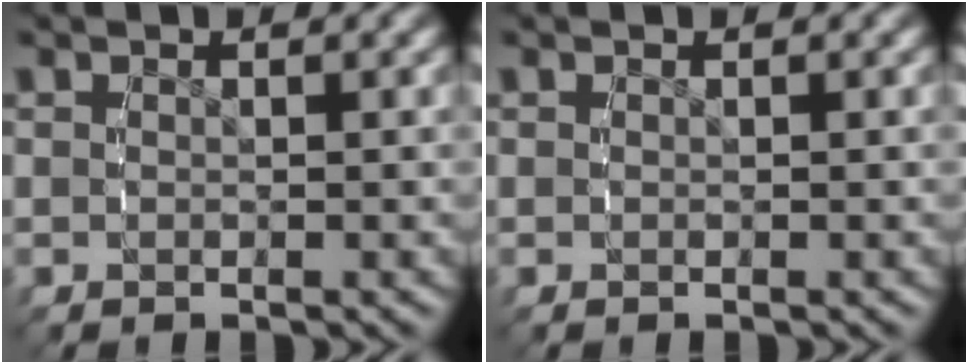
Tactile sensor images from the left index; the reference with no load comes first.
{"total": 0.0}